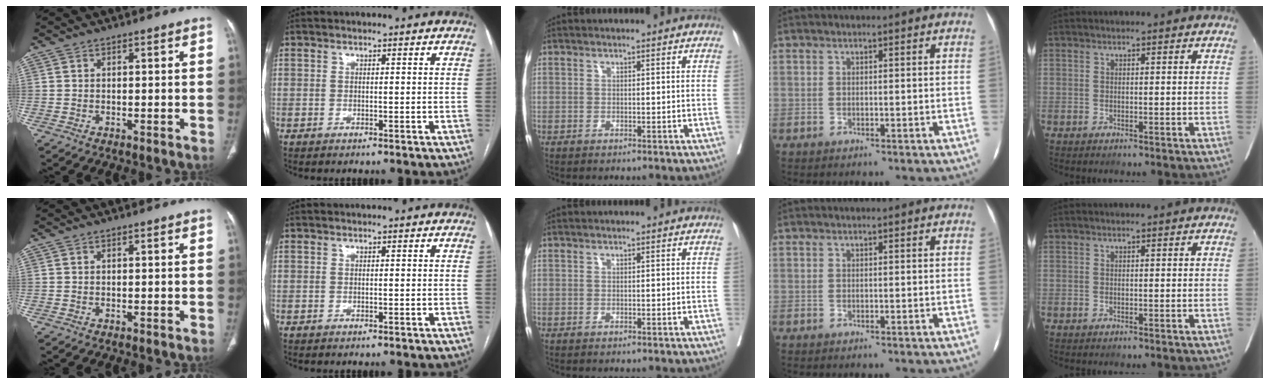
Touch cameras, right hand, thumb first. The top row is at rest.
{}